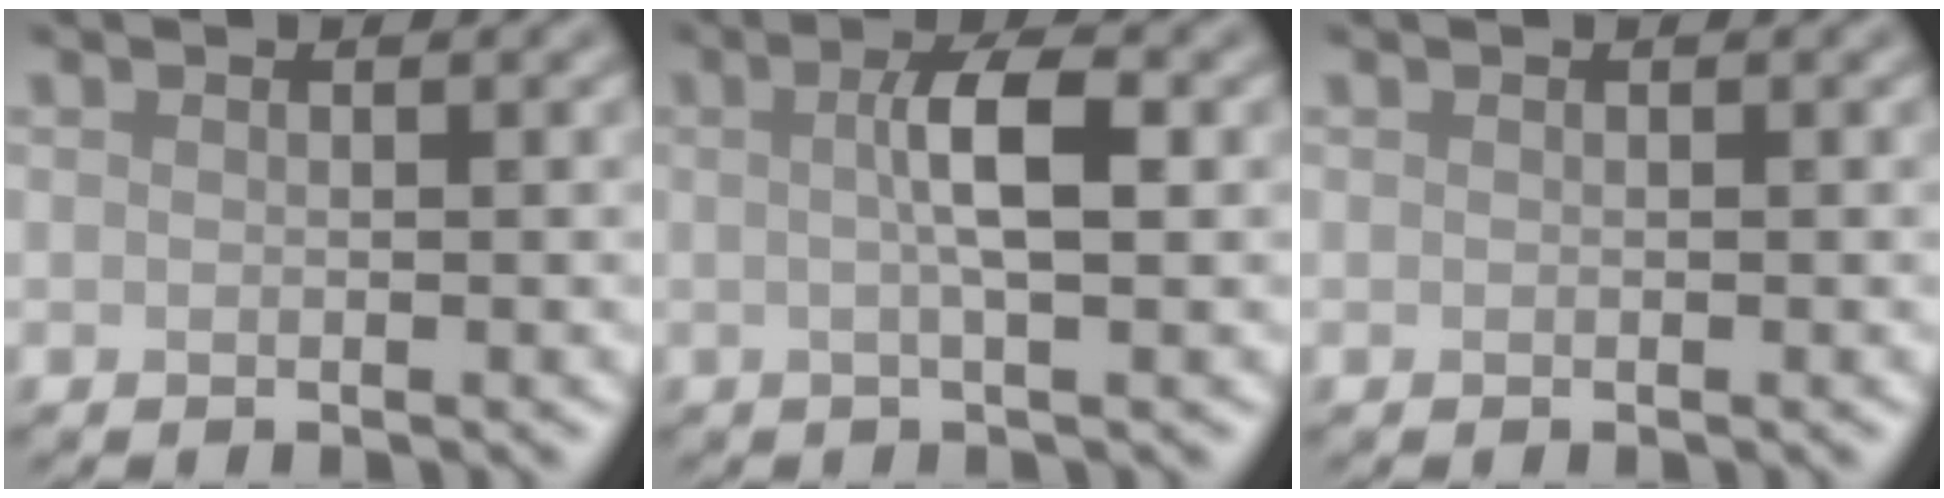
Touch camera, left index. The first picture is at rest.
{"total": 3.7, "force": [0.4, 0.6, 3.6], "torque": [-0.063, 0.006, 0.001]}
{"total": 0.0}